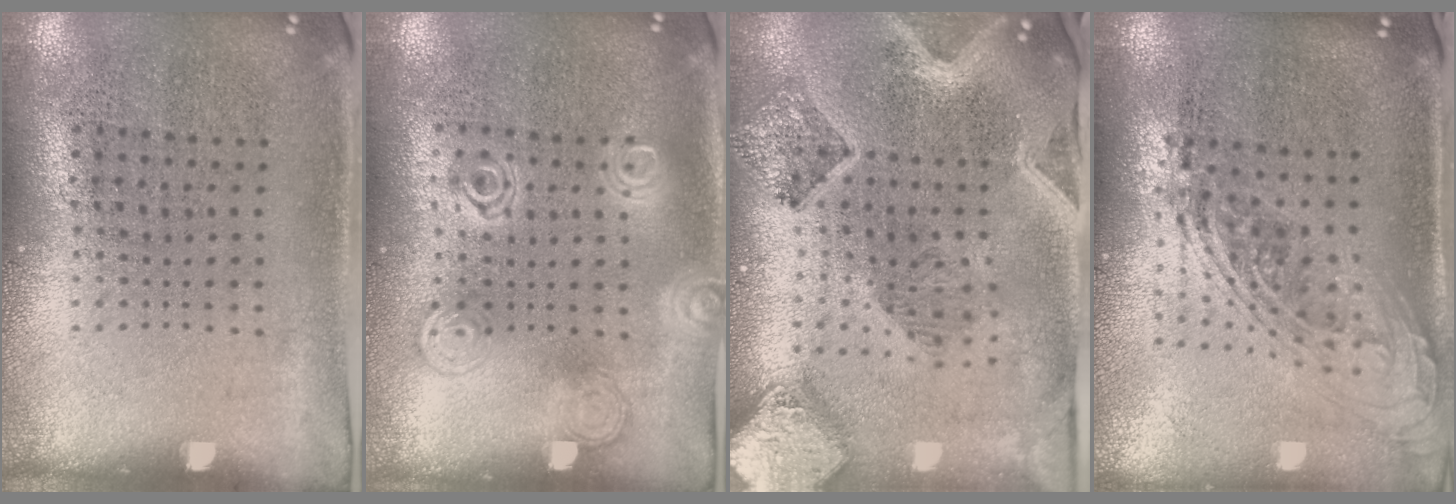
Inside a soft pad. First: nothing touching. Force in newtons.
{"total": 1.3, "press": 1.3, "slide": 0.2}
{"total": 3.0, "press": 2.6, "slide": 1.5}
{"total": 2.1, "press": 1.5, "slide": 1.5}